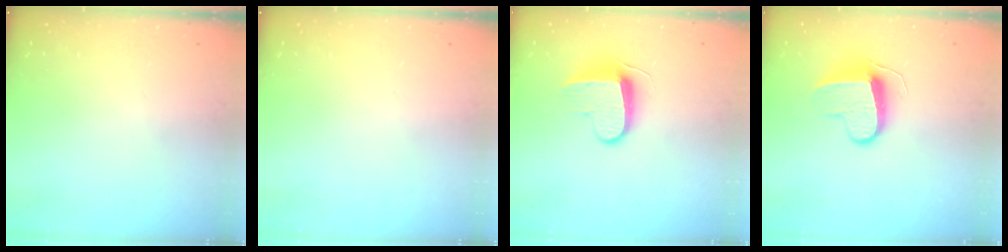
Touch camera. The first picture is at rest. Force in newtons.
{"total": 0.0}
{"total": 8.9, "press": 8.9, "slide": 0.8}
{"total": 9.5, "press": 9.5, "slide": 0.1}